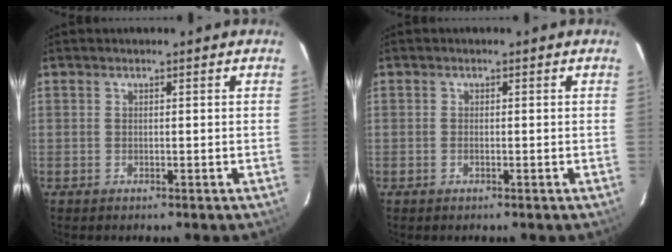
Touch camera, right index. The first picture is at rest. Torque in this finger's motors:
{"motor_torque": [-0.13, 0.03, -0.02, 0.00]}